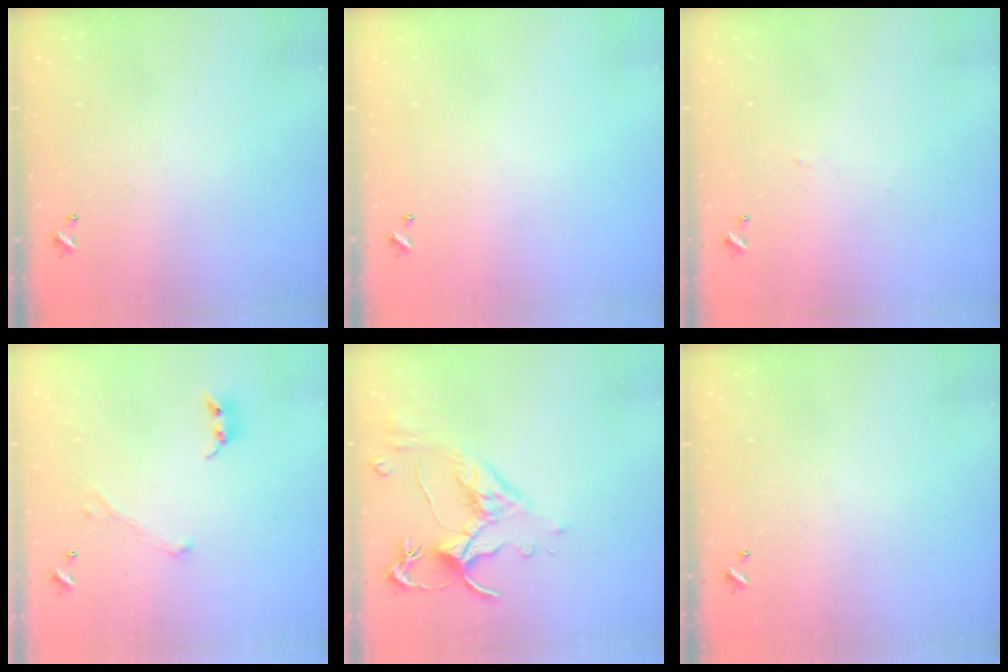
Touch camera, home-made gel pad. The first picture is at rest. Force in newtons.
{"total": 0.0}
{"total": 1.7, "press": 1.6, "slide": 0.3}
{"total": 1.8, "press": 1.6, "slide": 0.9}
{"total": 2.5, "press": 2.1, "slide": 1.4}
{"total": 0.0}